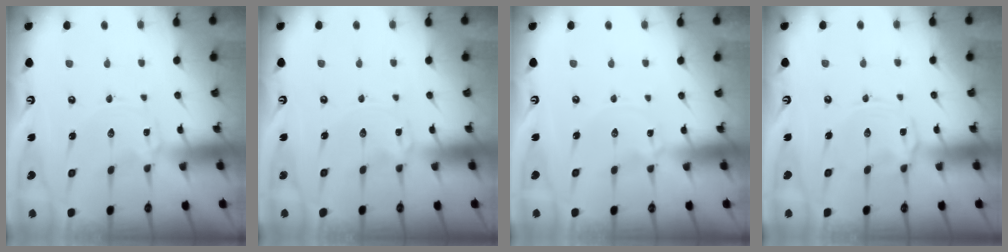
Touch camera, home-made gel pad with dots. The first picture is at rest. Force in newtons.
{"total": 0.0}
{"total": 0.0}
{"total": 2.0, "press": 1.9, "slide": 0.5}